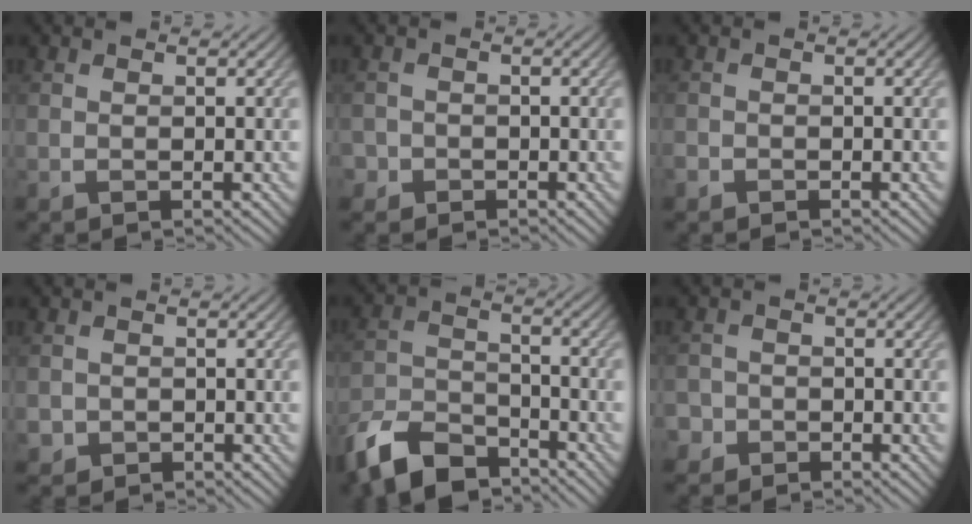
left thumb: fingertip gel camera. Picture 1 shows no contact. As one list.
[{"total": 1.7, "force": [-0.8, 1.5, 0.1], "torque": [0.004, -0.002, -0.019]}, {"total": 0.9, "force": [-0.7, 0.5, 0.1], "torque": [-0.004, -0.002, -0.017]}, {"total": 1.5, "force": [-0.6, 1.4, 0.1], "torque": [0.001, -0.008, -0.015]}, {"total": 9.9, "force": [-7.9, 4.1, 4.5], "torque": [-0.095, -0.011, -0.162]}, {"total": 2.4, "force": [-1.2, 2.1, 0.1], "torque": [0.002, 0.002, -0.032]}]